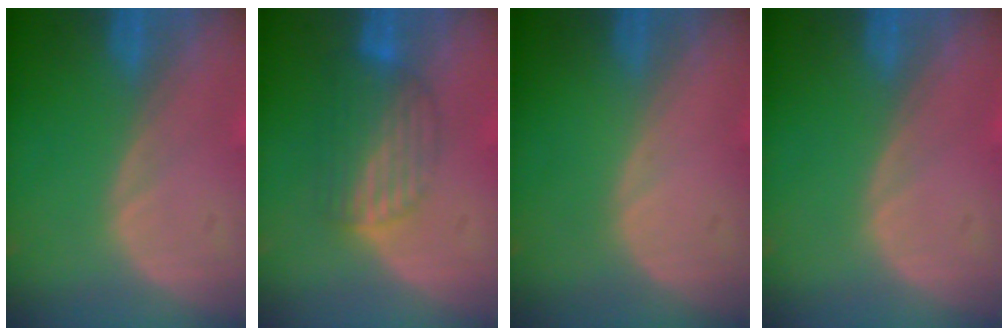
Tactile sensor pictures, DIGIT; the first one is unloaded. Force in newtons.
{"total": 6.8, "press": 6.0, "slide": 3.2}
{"total": 0.0}
{"total": 0.0}